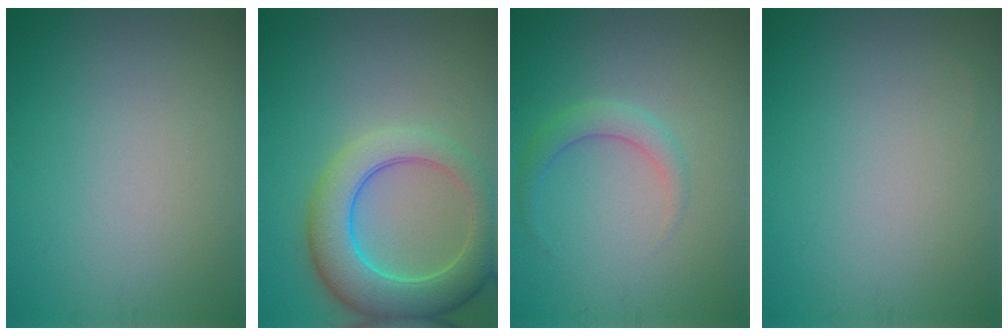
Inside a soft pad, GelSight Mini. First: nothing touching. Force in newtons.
{"total": 7.1, "press": 7.1, "slide": 0.6}
{"total": 2.0, "press": 2.0, "slide": 0.1}
{"total": 0.0}